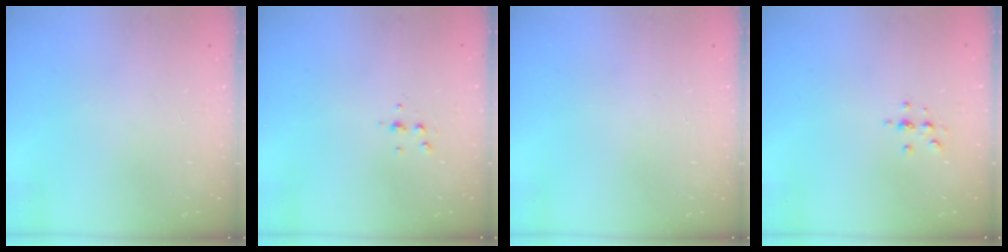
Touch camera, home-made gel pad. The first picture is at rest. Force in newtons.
{"total": 4.1, "press": 4.0, "slide": 0.9}
{"total": 0.6, "press": 0.0, "slide": 0.6}
{"total": 3.3, "press": 3.2, "slide": 0.4}